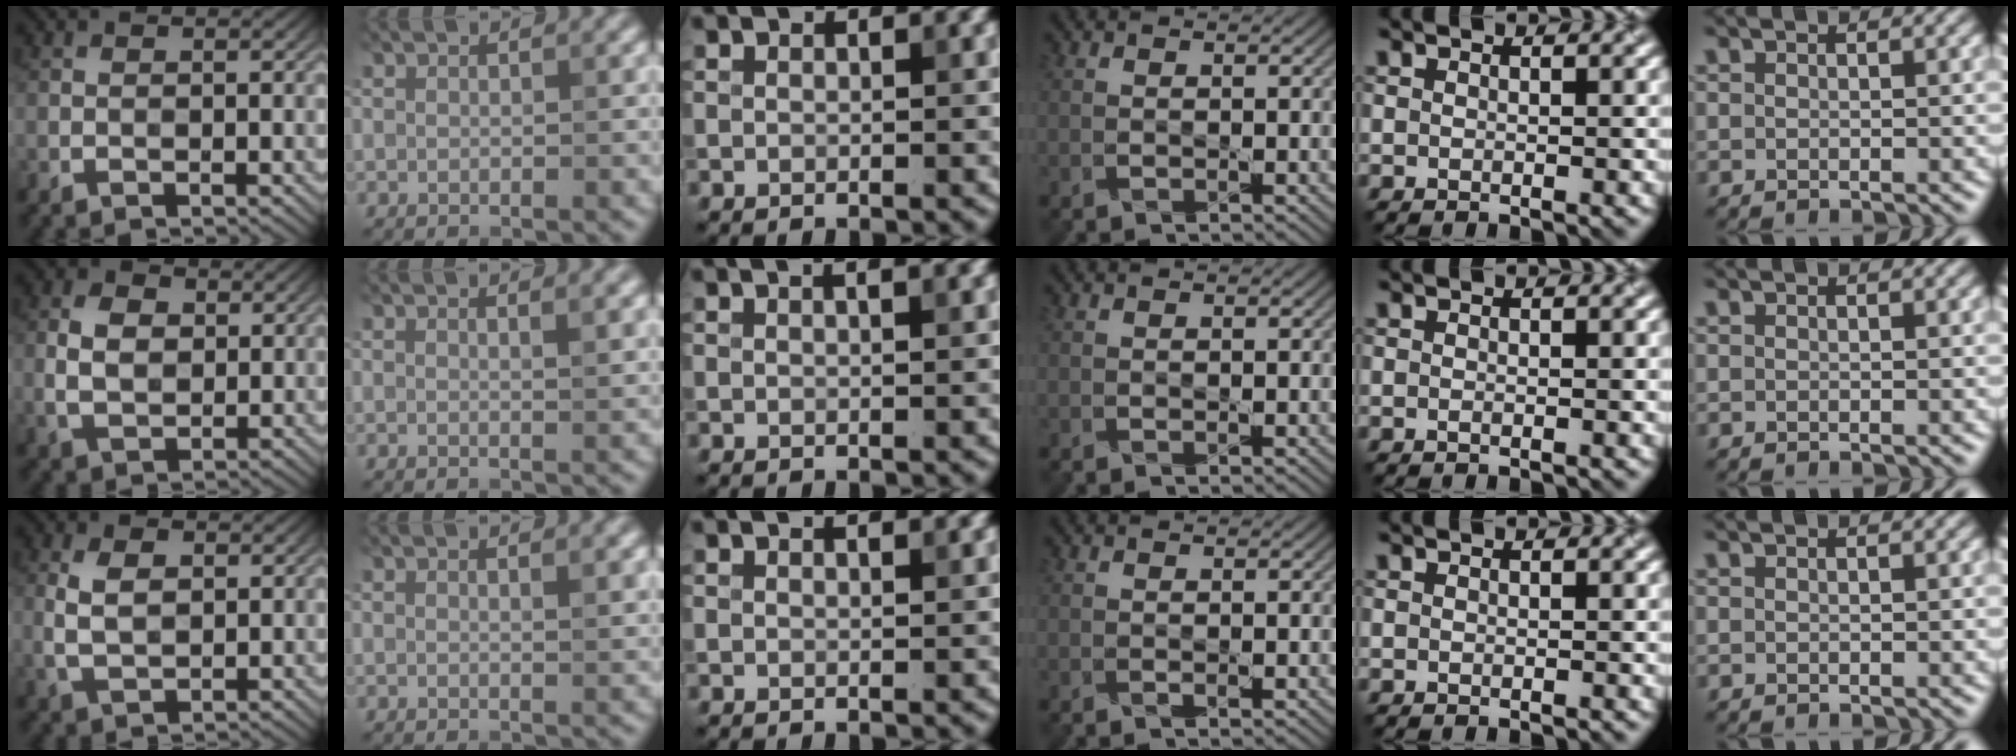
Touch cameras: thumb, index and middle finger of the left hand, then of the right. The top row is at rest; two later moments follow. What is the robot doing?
{"motion": "disassemble", "object": "velcro strap"}